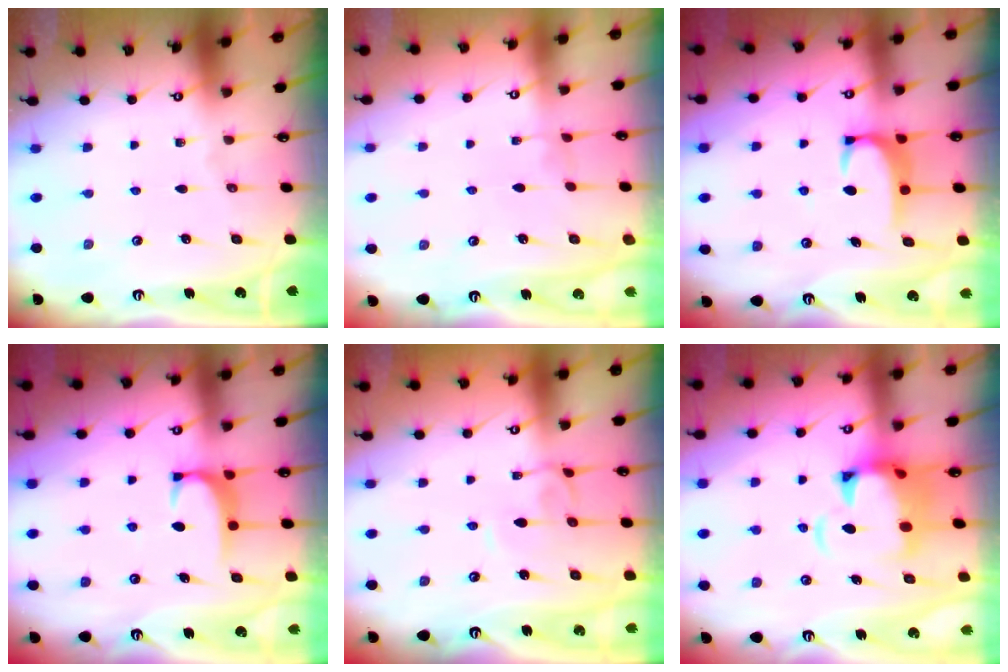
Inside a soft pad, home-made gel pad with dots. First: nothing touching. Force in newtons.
{"total": 2.8, "press": 2.8, "slide": 0.3}
{"total": 3.2, "press": 3.1, "slide": 0.6}
{"total": 1.7, "press": 1.6, "slide": 0.5}
{"total": 3.5, "press": 3.5, "slide": 0.1}
{"total": 5.3, "press": 5.0, "slide": 1.6}